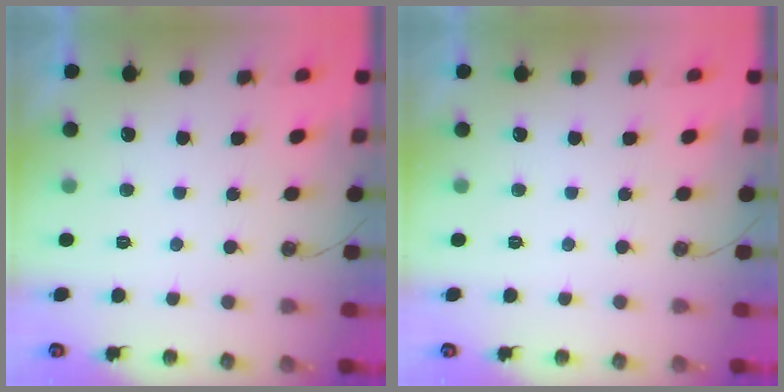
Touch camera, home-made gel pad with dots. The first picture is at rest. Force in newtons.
{"total": 0.0}